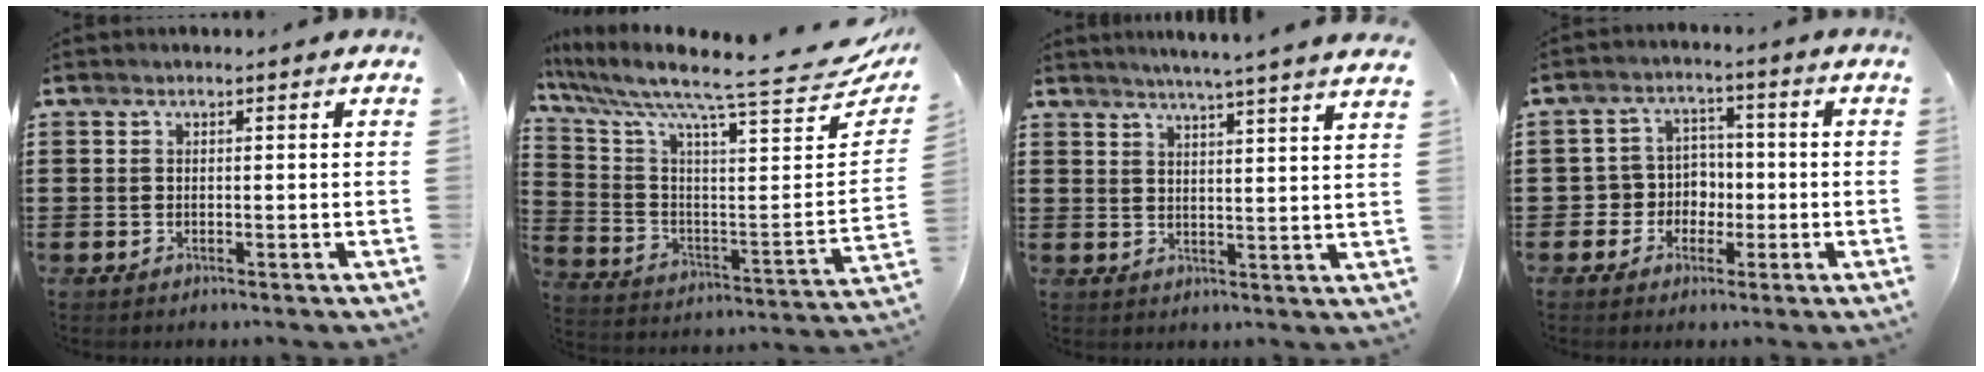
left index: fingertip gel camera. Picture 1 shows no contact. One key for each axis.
{"total": 8.7, "fx": 7.2, "fy": 0.2, "fz": 4.9, "tx": -0.115, "ty": -0.078, "tz": 0.107}
{"total": 4.3, "fx": 4.0, "fy": -1.2, "fz": 1.2, "tx": -0.037, "ty": -0.022, "tz": 0.067}
{"total": 4.7, "fx": -1.2, "fy": 4.5, "fz": 1.0, "tx": -0.038, "ty": 0.012, "tz": -0.025}